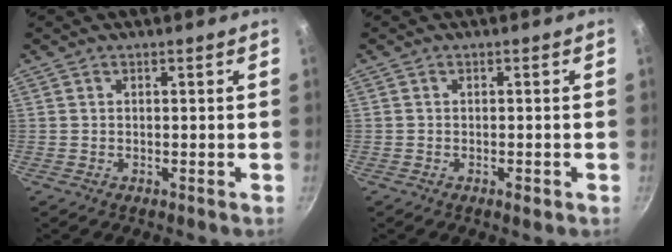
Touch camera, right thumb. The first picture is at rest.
{"total": 1.4, "force": [-0.7, 0.6, 1.1], "torque": [-0.019, 0.003, -0.012]}